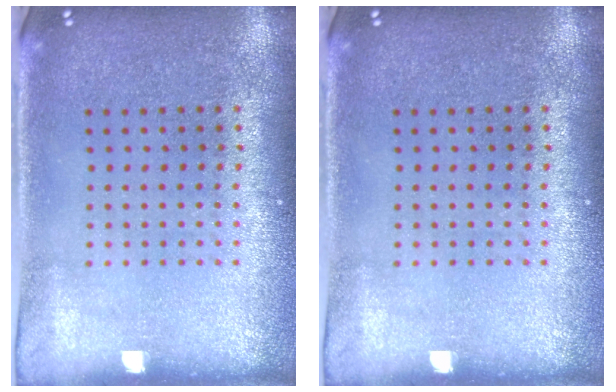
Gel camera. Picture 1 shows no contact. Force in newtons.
{"total": 0.0}